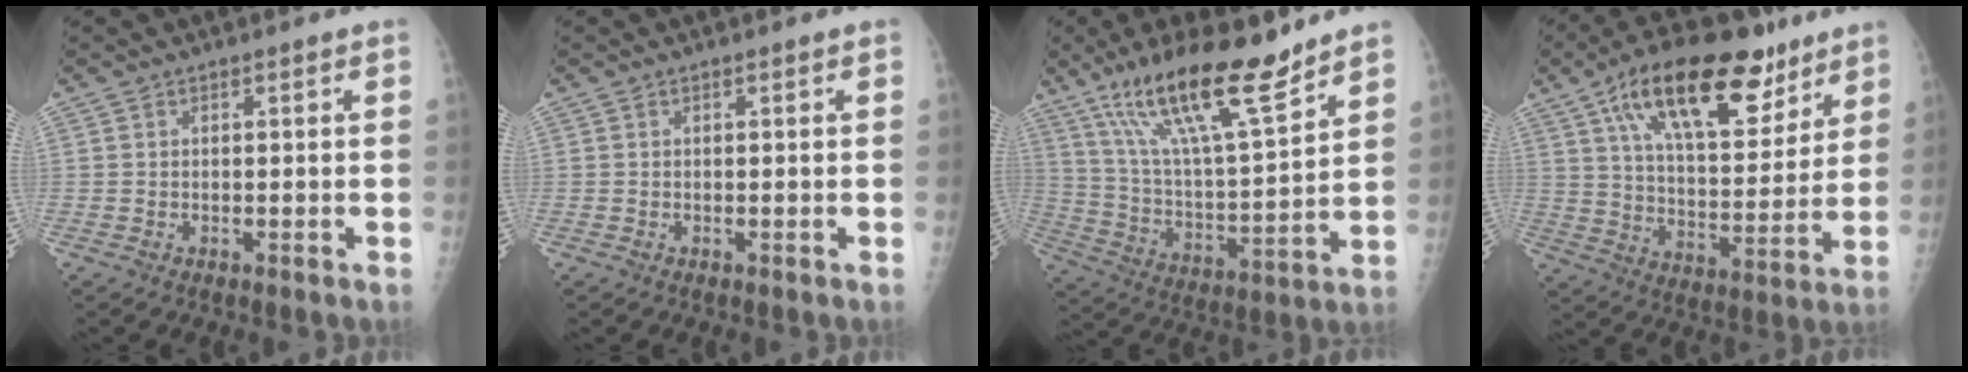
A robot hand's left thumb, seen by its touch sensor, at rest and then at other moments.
{"total": 0.0}
{"total": 20.1, "force": [14.2, 4.1, 13.6], "torque": [-0.218, -0.069, 0.253]}
{"total": 23.3, "force": [13.3, 10.4, 16.1], "torque": [-0.224, -0.032, 0.220]}